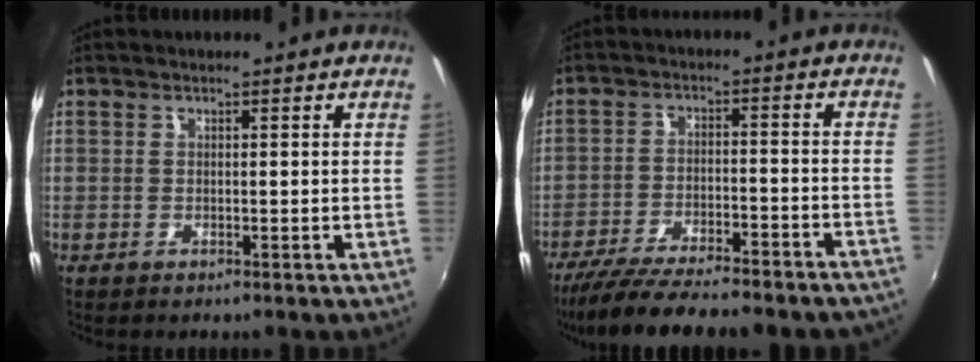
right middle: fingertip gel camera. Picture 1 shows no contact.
{"total": 22.6, "force": [-19.7, 4.1, 10.5], "torque": [-0.195, -0.045, -0.280]}